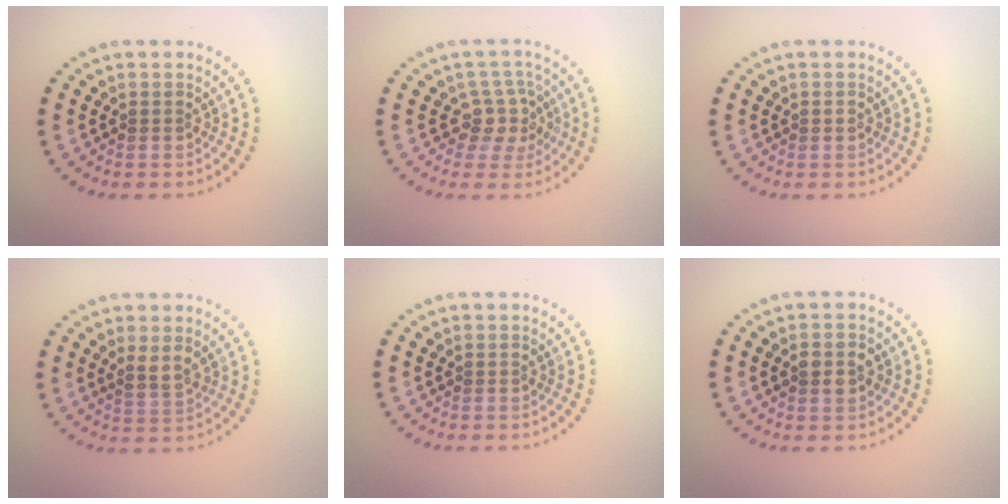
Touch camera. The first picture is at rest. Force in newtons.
{"total": 3.0, "press": 2.4, "slide": 1.9}
{"total": 0.6, "press": 0.6, "slide": 0.1}
{"total": 1.7, "press": 1.5, "slide": 0.8}
{"total": 0.0}
{"total": 2.7, "press": 2.7, "slide": 0.1}